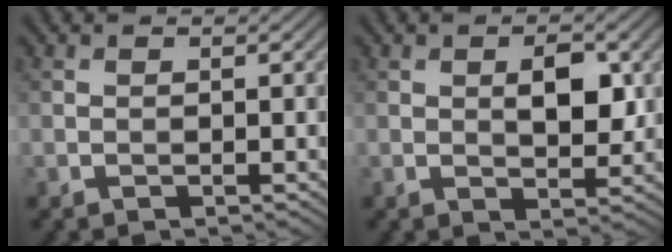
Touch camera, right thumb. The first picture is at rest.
{"total": 4.4, "force": [0.9, 2.2, 3.7], "torque": [-0.061, -0.004, 0.017]}